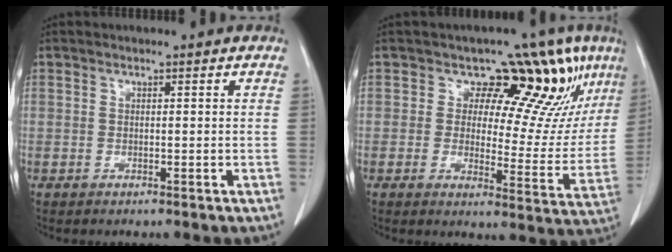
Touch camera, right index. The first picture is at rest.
{"total": 13.5, "force": [7.9, 5.7, 9.3], "torque": [-0.104, -0.014, 0.086]}